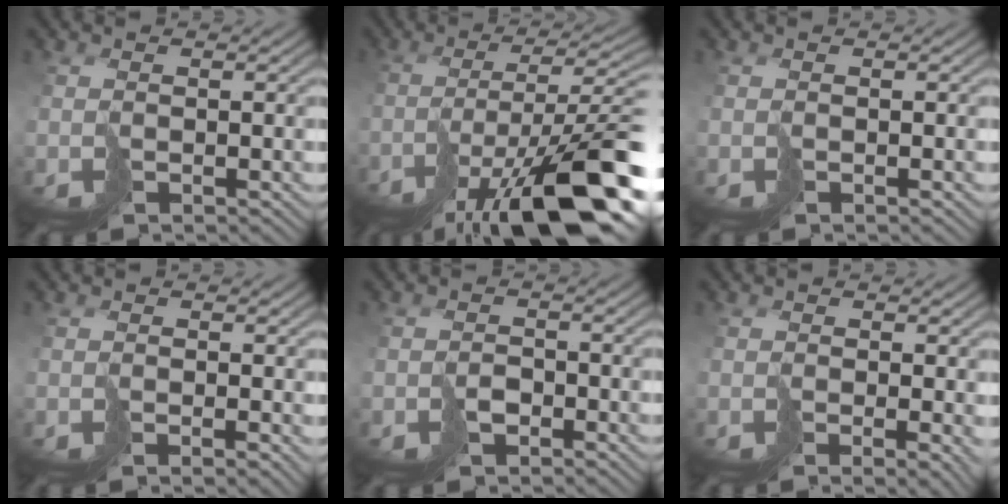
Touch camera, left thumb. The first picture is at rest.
{"total": 16.4, "force": [-8.8, 5.1, 12.8], "torque": [-0.195, -0.016, -0.141]}
{"total": 0.0}
{"total": 1.4, "force": [-0.3, 0.1, 1.4], "torque": [-0.025, -0.003, -0.006]}
{"total": 1.4, "force": [-0.9, 0.9, 0.6], "torque": [-0.008, 0.001, -0.019]}
{"total": 3.1, "force": [-0.8, 0.6, 2.9], "torque": [-0.045, -0.006, -0.011]}